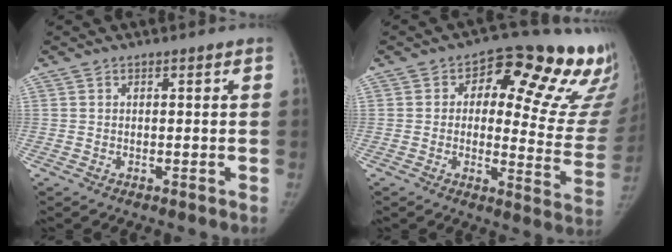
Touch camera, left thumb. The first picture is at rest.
{"total": 22.3, "force": [12.7, 9.7, 15.5], "torque": [-0.144, -0.048, 0.146]}